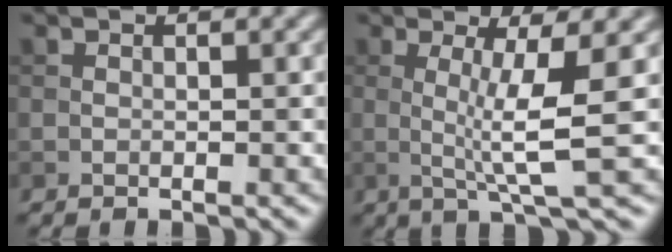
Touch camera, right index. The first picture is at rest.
{"total": 5.2, "force": [0.3, 0.6, 5.1], "torque": [-0.093, -0.005, 0.008]}